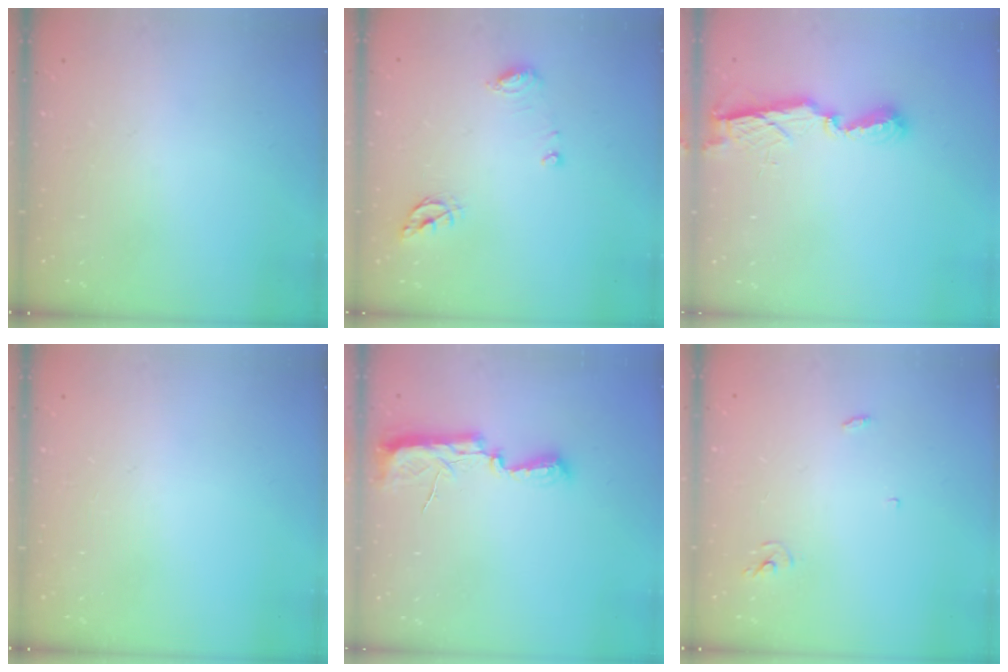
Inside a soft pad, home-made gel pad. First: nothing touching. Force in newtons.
{"total": 7.9, "press": 7.8, "slide": 0.9}
{"total": 7.2, "press": 7.2, "slide": 0.2}
{"total": 0.0}
{"total": 10.3, "press": 8.9, "slide": 5.2}
{"total": 3.0, "press": 3.0, "slide": 0.2}